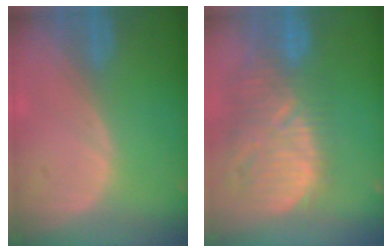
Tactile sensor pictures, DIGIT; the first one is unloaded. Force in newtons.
{"total": 12.8, "press": 11.3, "slide": 6.0}